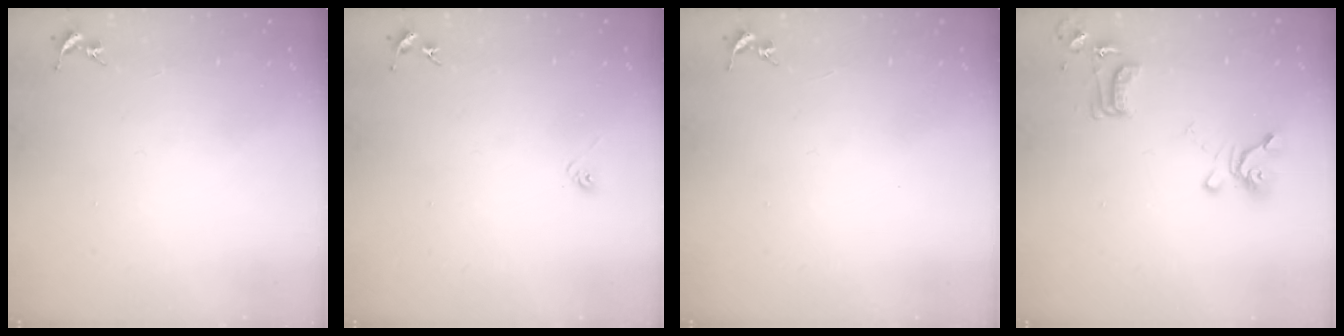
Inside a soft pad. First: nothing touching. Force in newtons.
{"total": 3.2, "press": 2.9, "slide": 1.4}
{"total": 0.0}
{"total": 12.6, "press": 12.5, "slide": 1.0}